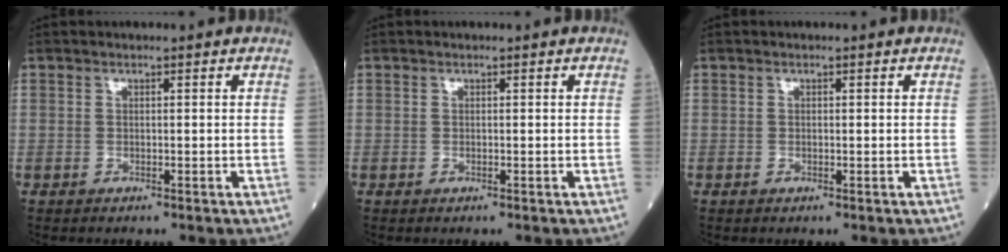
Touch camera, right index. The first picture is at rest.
{"total": 0.0}
{"total": 0.0}